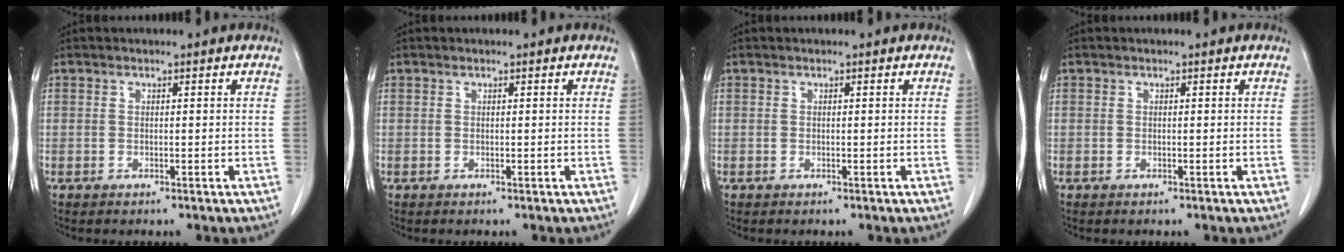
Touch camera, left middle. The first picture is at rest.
{"total": 0.0}
{"total": 0.0}
{"total": 0.0}